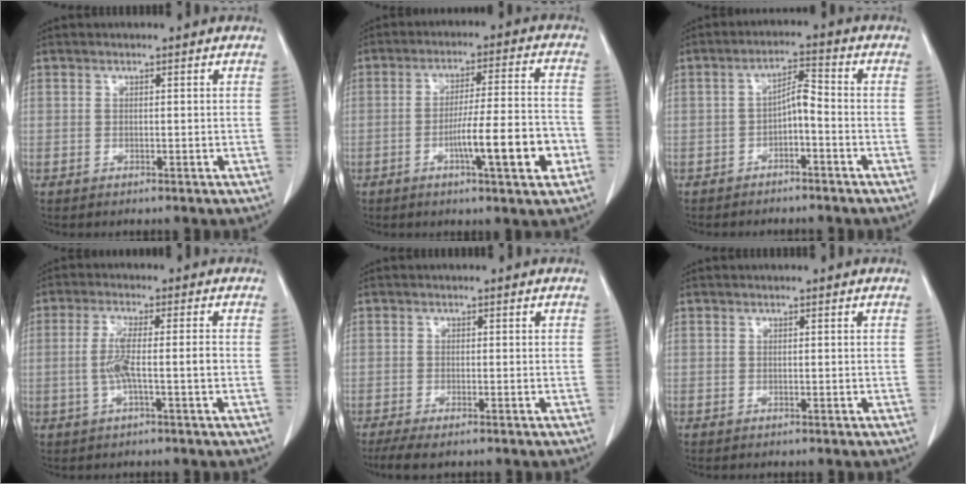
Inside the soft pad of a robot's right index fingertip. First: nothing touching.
{"total": 11.3, "force": [-4.0, 0.8, 10.6], "torque": [-0.165, 0.002, -0.062]}
{"total": 4.0, "force": [-1.6, 1.1, 3.5], "torque": [-0.065, 0.017, -0.026]}
{"total": 5.4, "force": [-1.0, 0.2, 5.3], "torque": [-0.106, 0.004, -0.016]}
{"total": 4.0, "force": [-2.9, 1.0, 2.5], "torque": [-0.046, -0.011, -0.045]}
{"total": 0.0}